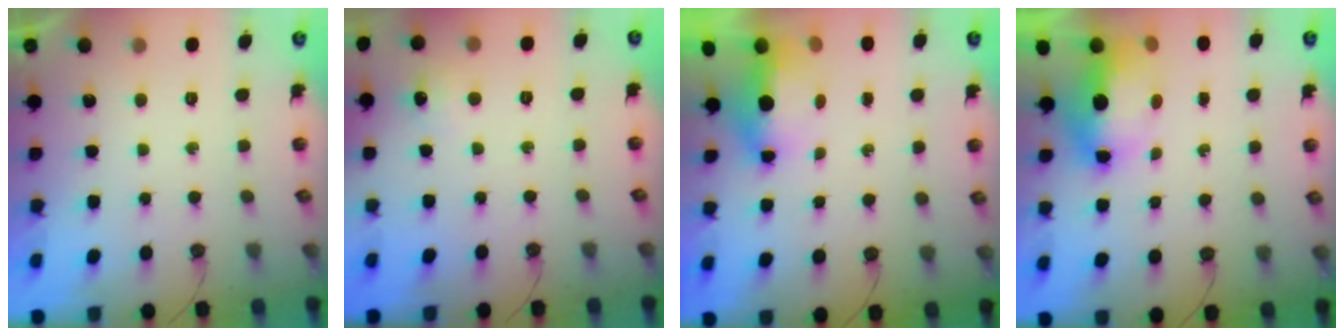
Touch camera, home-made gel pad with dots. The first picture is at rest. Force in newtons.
{"total": 5.6, "press": 5.6, "slide": 0.6}
{"total": 13.9, "press": 7.1, "slide": 12.0}
{"total": 7.8, "press": 7.7, "slide": 1.4}